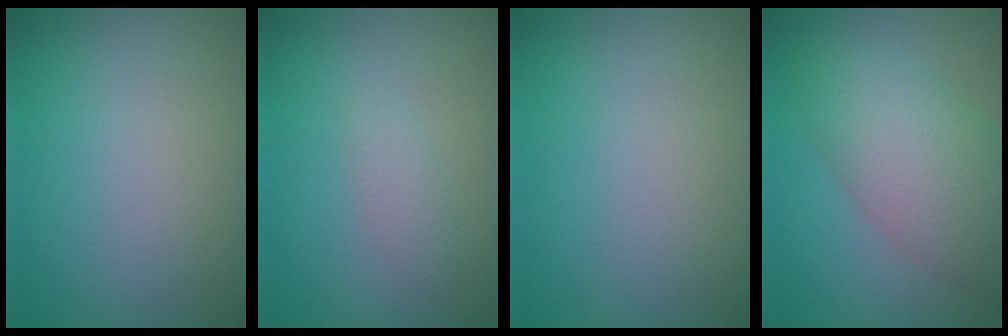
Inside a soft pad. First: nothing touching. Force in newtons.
{"total": 1.3, "press": 1.3, "slide": 0.1}
{"total": 0.0}
{"total": 7.1, "press": 7.1, "slide": 0.3}